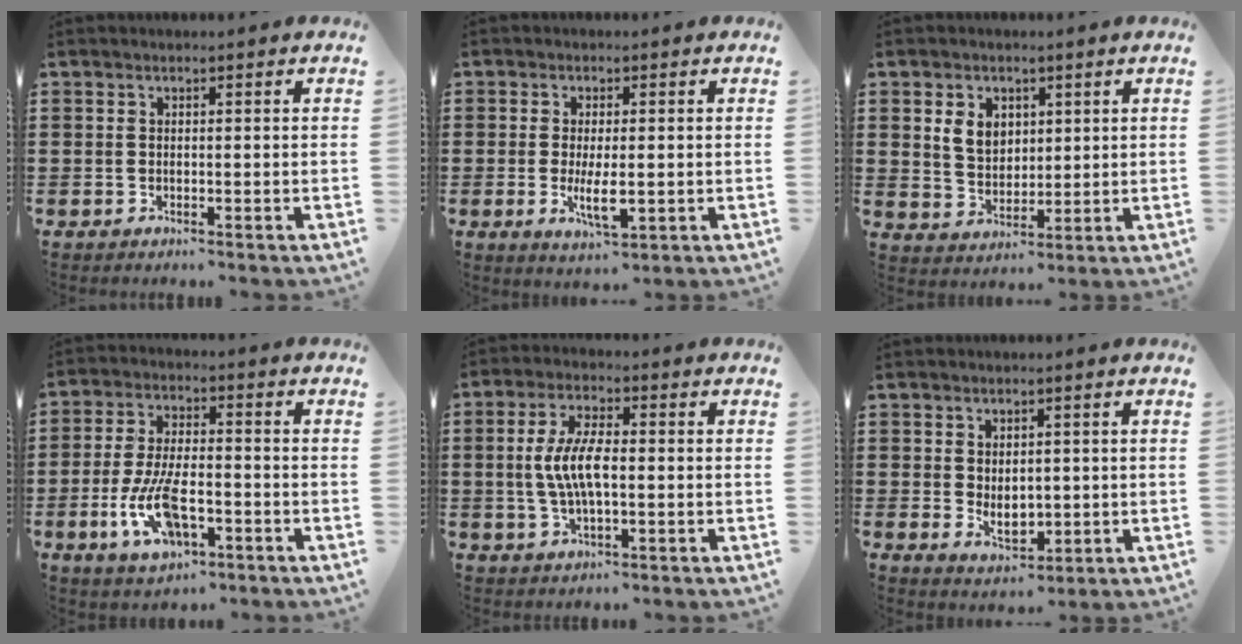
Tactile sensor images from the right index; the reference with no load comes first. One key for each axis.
{"total": 5.2, "fx": -0.7, "fy": 2.0, "fz": 4.7, "tx": -0.087, "ty": -0.006, "tz": -0.017}
{"total": 5.0, "fx": 1.8, "fy": 3.9, "fz": 2.5, "tx": -0.065, "ty": 0.013, "tz": 0.032}
{"total": 10.2, "fx": -3.7, "fy": 4.4, "fz": 8.4, "tx": -0.187, "ty": -0.009, "tz": -0.067}
{"total": 7.2, "fx": -0.3, "fy": 2.7, "fz": 6.7, "tx": -0.149, "ty": -0.003, "tz": -0.014}
{"total": 3.9, "fx": 0.2, "fy": 2.6, "fz": 2.9, "tx": -0.042, "ty": 0.000, "tz": 0.000}